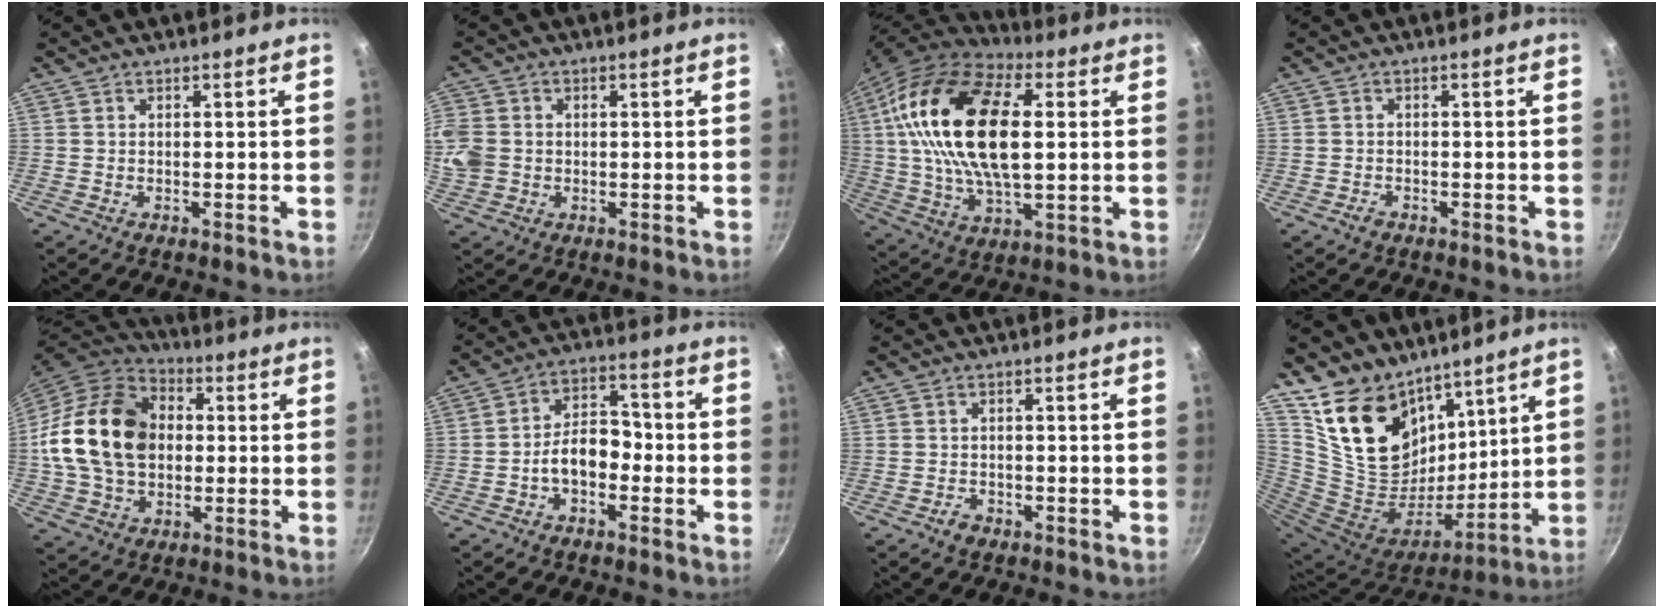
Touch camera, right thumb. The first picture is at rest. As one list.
[{"total": 9.8, "force": [0.0, 8.4, 5.0], "torque": [-0.125, 0.011, -0.003]}, {"total": 24.7, "force": [4.1, 12.8, 20.7], "torque": [-0.383, 0.006, 0.063]}, {"total": 1.5, "force": [-1.0, 0.9, 0.6], "torque": [-0.011, 0.008, -0.018]}, {"total": 20.9, "force": [1.4, 15.3, 14.2], "torque": [-0.245, 0.029, 0.020]}, {"total": 8.1, "force": [-2.6, 5.2, 5.7], "torque": [-0.059, 0.042, -0.051]}, {"total": 2.0, "force": [-1.2, 1.4, 0.7], "torque": [-0.006, 0.014, -0.018]}, {"total": 23.4, "force": [15.8, 13.7, 10.5], "torque": [-0.168, -0.116, 0.304]}]